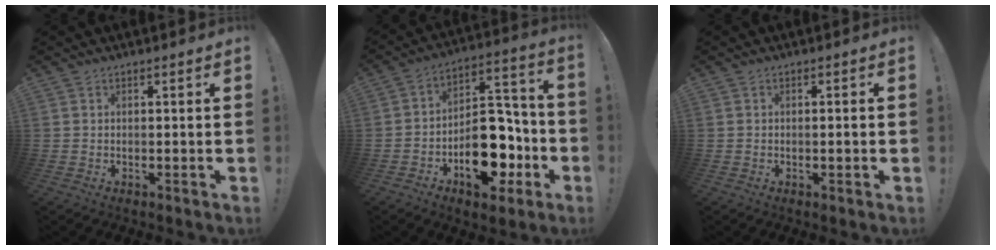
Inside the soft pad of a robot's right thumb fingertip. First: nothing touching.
{"total": 18.9, "force": [-8.2, 11.5, 12.6], "torque": [-0.150, 0.070, -0.117]}
{"total": 1.6, "force": [-0.5, 0.2, 1.5], "torque": [-0.024, 0.001, -0.009]}